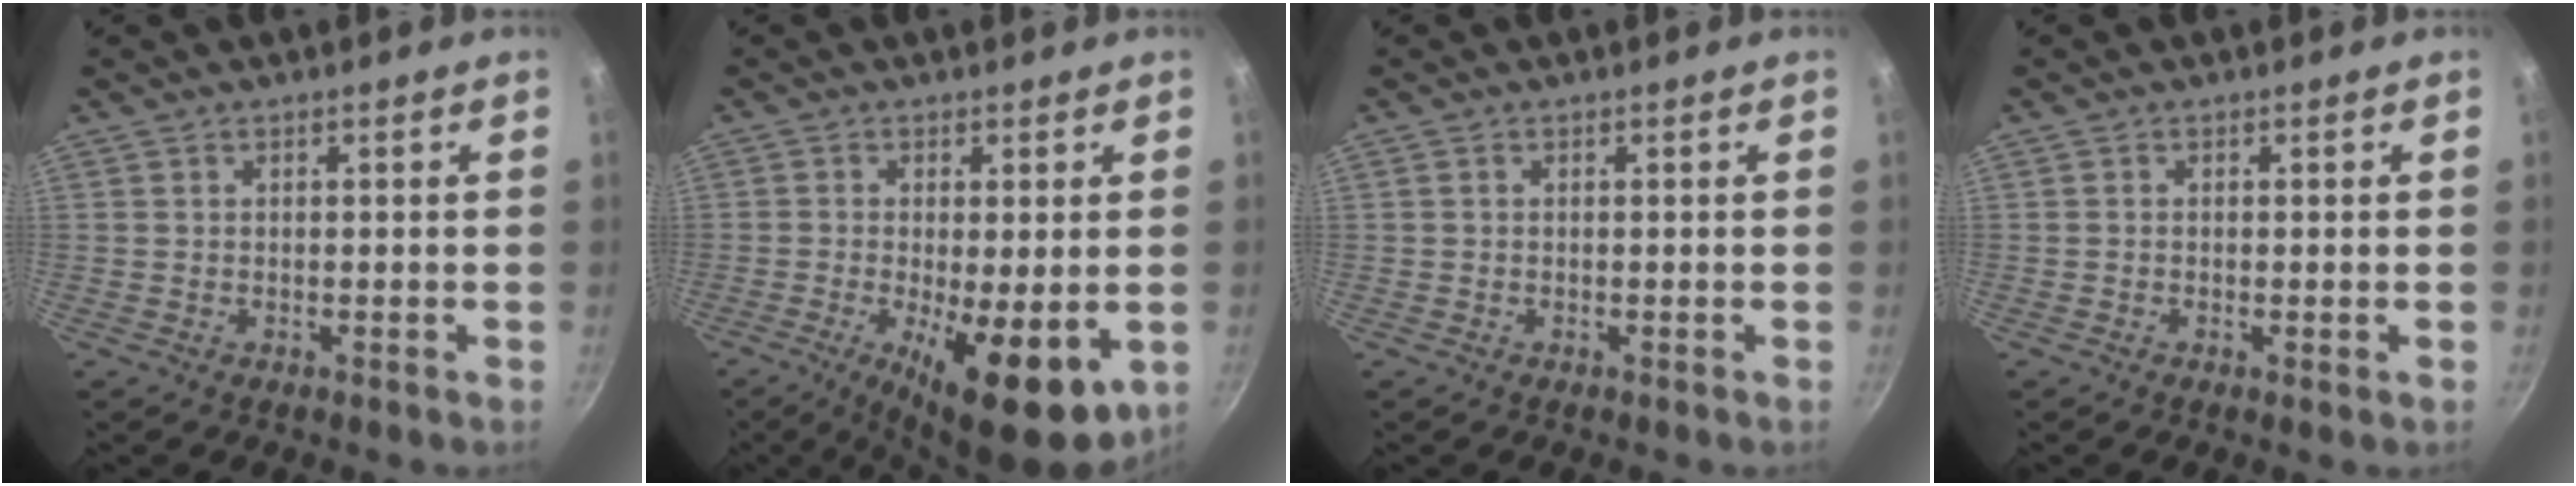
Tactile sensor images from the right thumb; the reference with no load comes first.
{"total": 14.7, "force": [-4.4, 5.0, 13.1], "torque": [-0.178, -0.023, -0.051]}
{"total": 0.0}
{"total": 0.8, "force": [-0.2, 0.2, 0.8], "torque": [-0.021, -0.004, -0.006]}